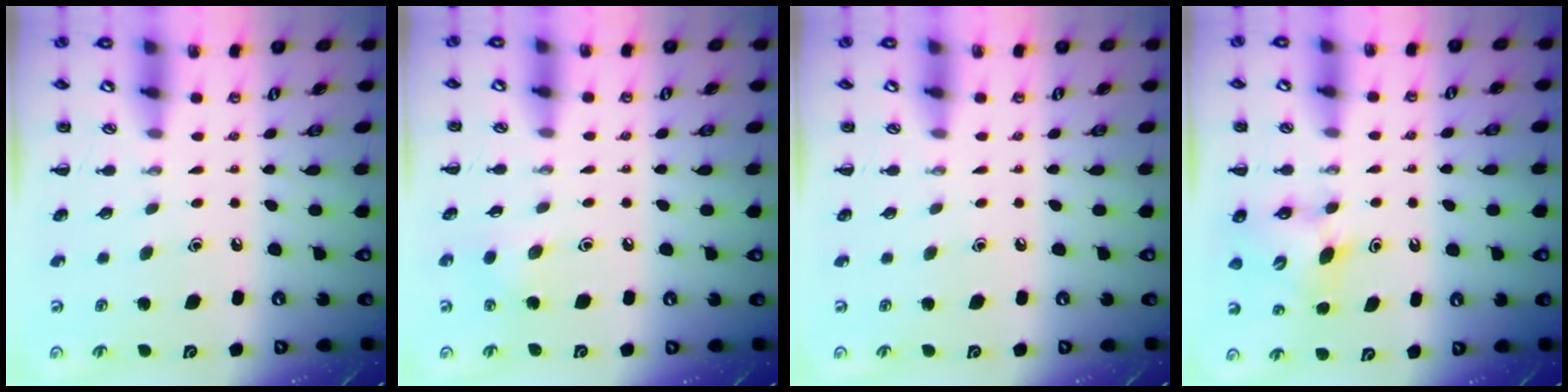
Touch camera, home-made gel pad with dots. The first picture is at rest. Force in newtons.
{"total": 3.7, "press": 3.5, "slide": 1.2}
{"total": 0.0}
{"total": 5.3, "press": 5.2, "slide": 0.7}